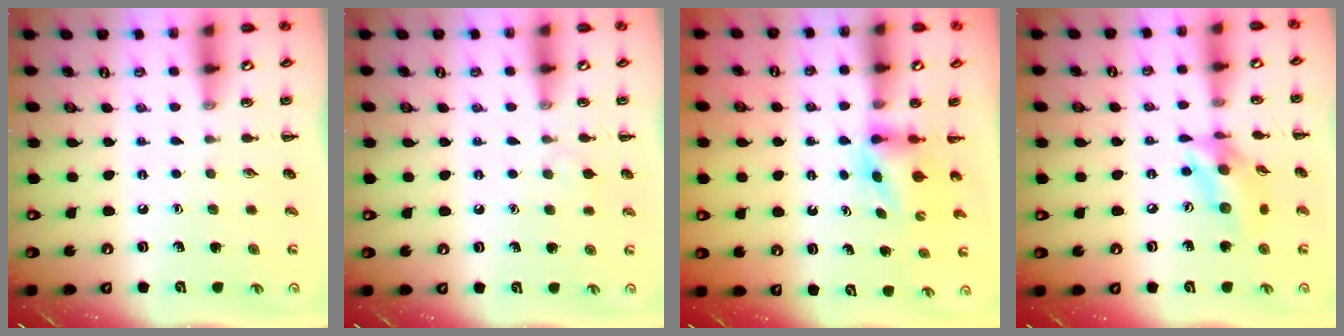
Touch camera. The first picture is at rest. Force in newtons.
{"total": 4.4, "press": 4.1, "slide": 1.6}
{"total": 3.6, "press": 3.6, "slide": 0.6}
{"total": 12.5, "press": 12.3, "slide": 2.6}